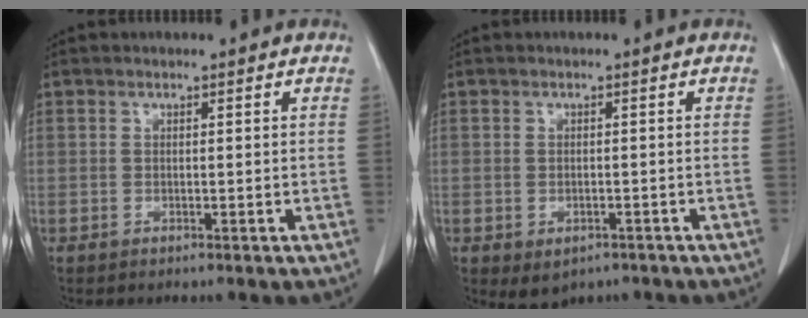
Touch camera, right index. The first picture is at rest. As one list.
[{"total": 3.5, "force": [-1.9, 2.4, 1.6], "torque": [-0.020, -0.002, -0.013]}]